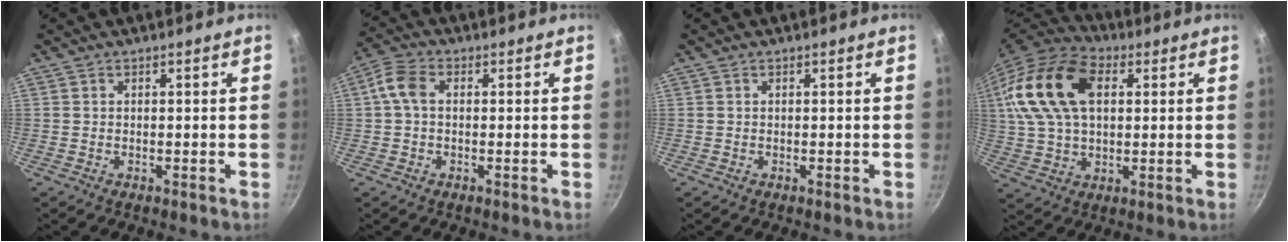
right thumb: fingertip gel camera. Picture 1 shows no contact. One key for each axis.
{"total": 5.2, "fx": 0.3, "fy": 3.5, "fz": 3.8, "tx": -0.084, "ty": 0.015, "tz": -0.003}
{"total": 0.0}
{"total": 20.7, "fx": 5.3, "fy": 12.8, "fz": 15.3, "tx": -0.289, "ty": 0.017, "tz": 0.090}